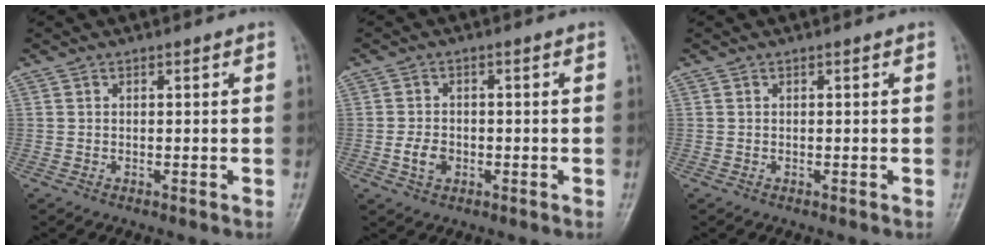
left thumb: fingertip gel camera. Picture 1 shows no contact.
{"total": 3.6, "force": [-1.1, 2.7, 2.1], "torque": [-0.034, 0.007, -0.022]}
{"total": 0.0}